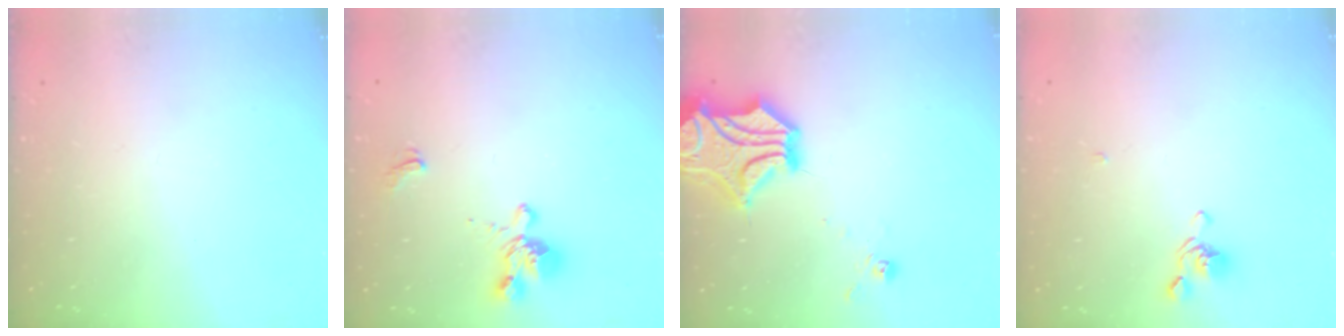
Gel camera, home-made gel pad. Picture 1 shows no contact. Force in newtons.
{"total": 1.4, "press": 0.2, "slide": 1.4}
{"total": 7.1, "press": 6.7, "slide": 2.4}
{"total": 0.8, "press": 0.5, "slide": 0.6}